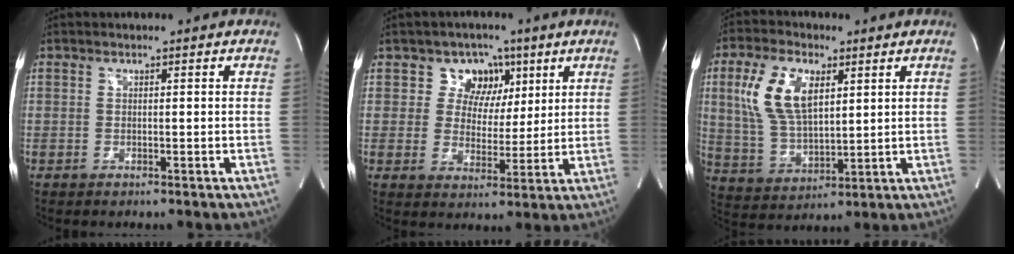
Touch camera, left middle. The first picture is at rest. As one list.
[{"total": 4.6, "force": [2.3, 3.8, 1.0], "torque": [-0.006, 0.005, 0.037]}, {"total": 11.7, "force": [4.0, 5.4, 9.5], "torque": [-0.209, 0.014, 0.082]}]